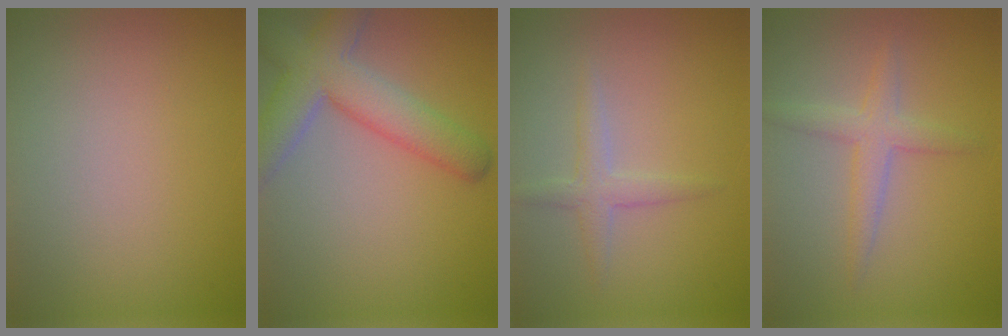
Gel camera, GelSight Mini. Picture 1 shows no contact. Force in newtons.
{"total": 6.8, "press": 6.8, "slide": 0.5}
{"total": 1.9, "press": 1.9, "slide": 0.1}
{"total": 2.5, "press": 2.5, "slide": 0.2}